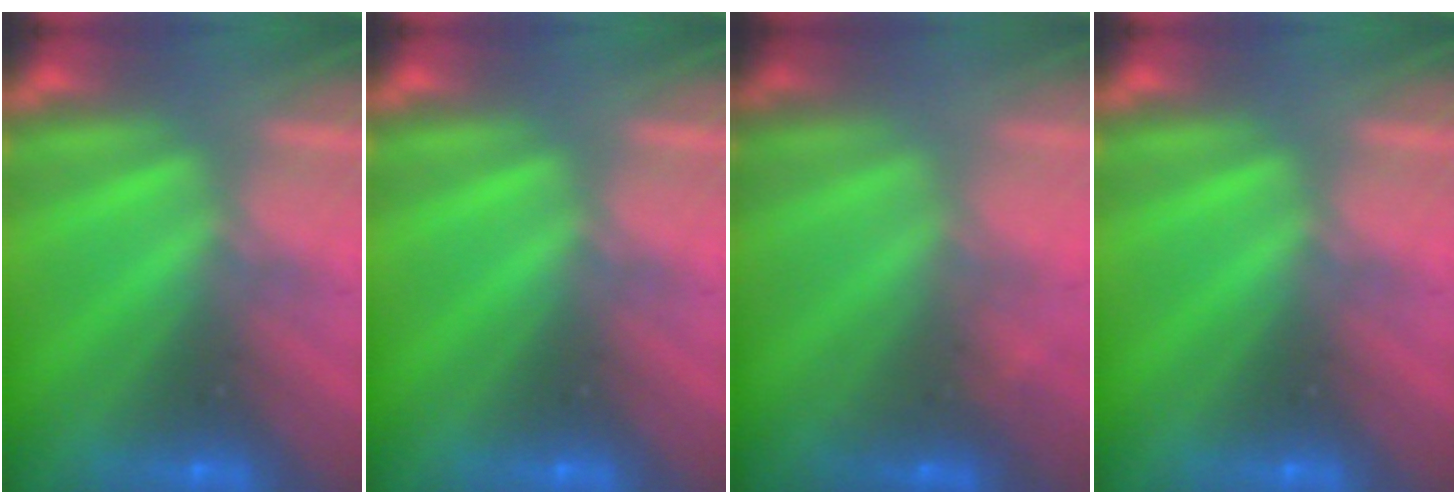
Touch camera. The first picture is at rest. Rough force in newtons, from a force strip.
{"total": 0.0}
{"total": 1.9}
{"total": 0.0}